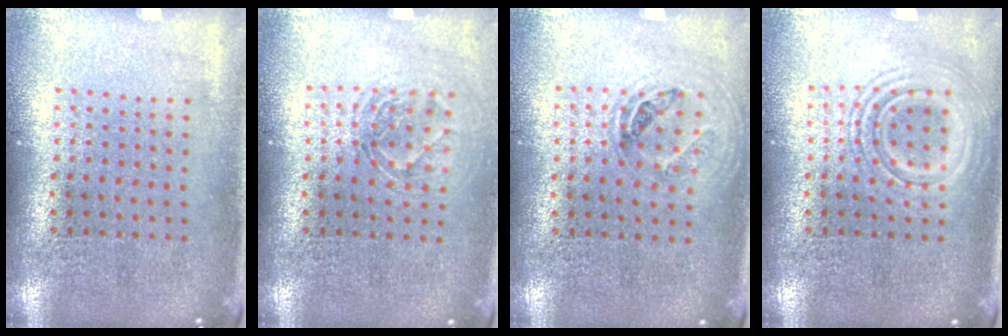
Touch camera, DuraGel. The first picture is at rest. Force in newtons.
{"total": 1.2, "press": 1.1, "slide": 0.6}
{"total": 1.1, "press": 0.9, "slide": 0.6}
{"total": 2.5, "press": 2.4, "slide": 0.4}